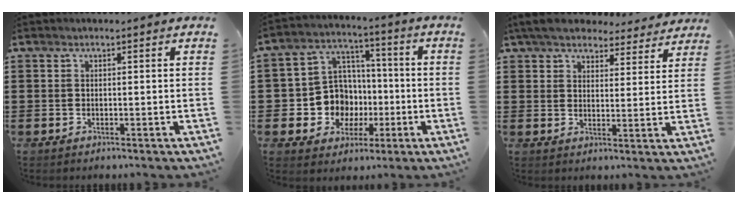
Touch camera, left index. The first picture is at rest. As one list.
[{"total": 9.7, "force": [-0.9, 9.2, 2.9], "torque": [-0.107, 0.007, -0.009]}, {"total": 6.2, "force": [5.7, 1.3, 1.8], "torque": [-0.058, -0.021, 0.104]}]